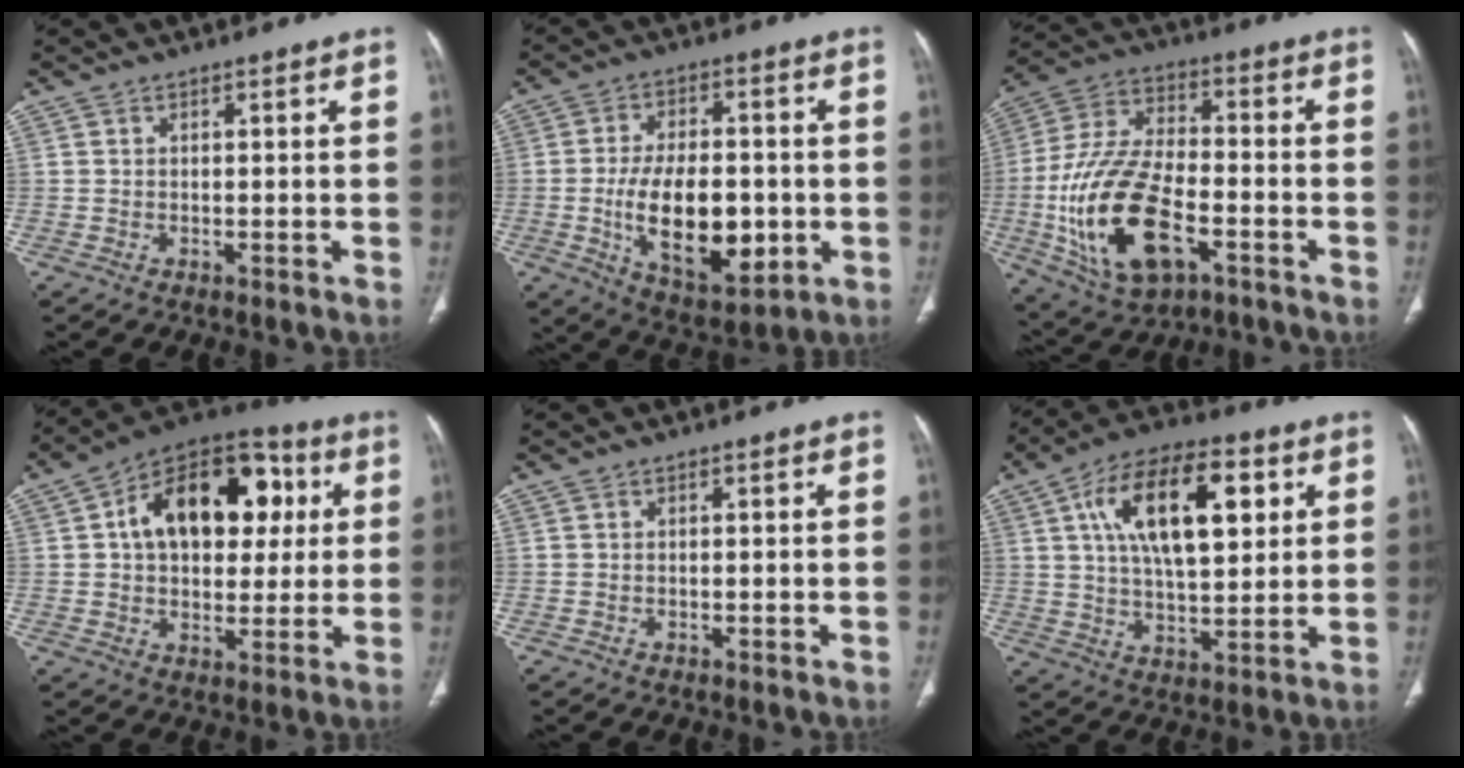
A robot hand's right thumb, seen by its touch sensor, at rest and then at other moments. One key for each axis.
{"total": 16.9, "fx": -2.8, "fy": 9.0, "fz": 14.1, "tx": -0.209, "ty": 0.001, "tz": -0.029}
{"total": 20.9, "fx": -6.6, "fy": 10.6, "fz": 16.7, "tx": -0.335, "ty": 0.023, "tz": -0.109}
{"total": 20.5, "fx": 4.4, "fy": 13.1, "fz": 15.1, "tx": -0.189, "ty": 0.023, "tz": 0.061}
{"total": 0.0}
{"total": 19.2, "fx": 6.1, "fy": 9.0, "fz": 15.9, "tx": -0.242, "ty": -0.003, "tz": 0.101}